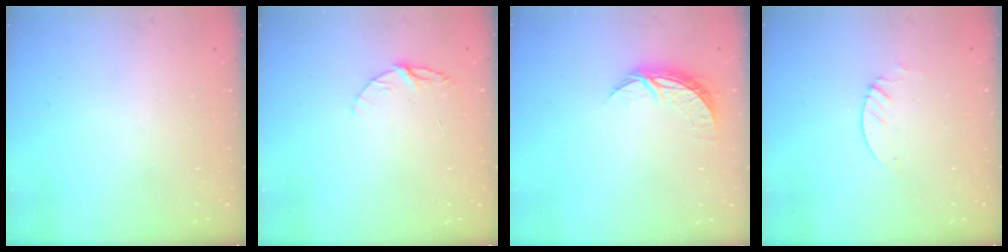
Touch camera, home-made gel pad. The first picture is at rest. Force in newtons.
{"total": 6.0, "press": 6.0, "slide": 0.6}
{"total": 6.8, "press": 6.8, "slide": 0.5}
{"total": 1.3, "press": 1.3, "slide": 0.1}